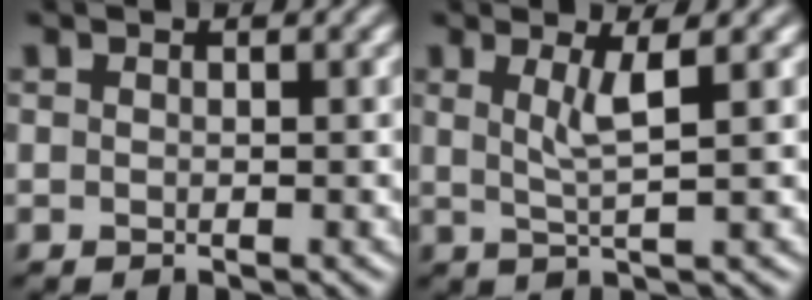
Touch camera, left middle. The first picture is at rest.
{"total": 2.6, "force": [1.0, 0.1, 2.4], "torque": [-0.047, 0.002, 0.018]}